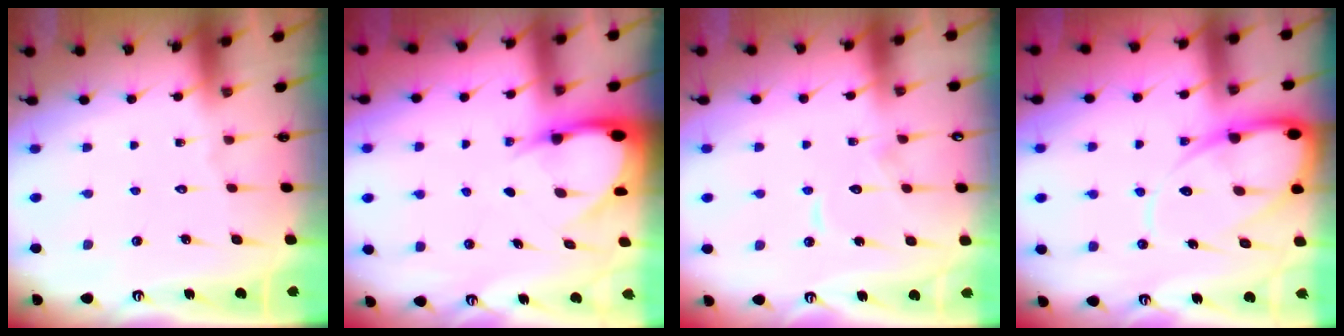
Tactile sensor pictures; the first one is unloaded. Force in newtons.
{"total": 4.6, "press": 4.6, "slide": 0.4}
{"total": 7.4, "press": 7.4, "slide": 0.7}
{"total": 12.4, "press": 12.4, "slide": 1.2}